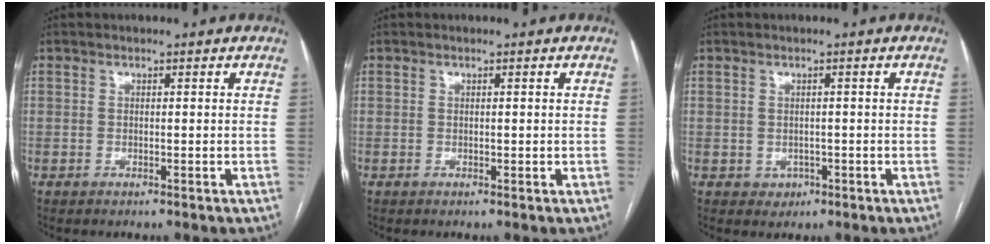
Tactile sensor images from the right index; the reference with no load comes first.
{"total": 0.0}
{"total": 1.7, "force": [-0.6, 1.5, 0.4], "torque": [-0.003, 0.004, -0.003]}